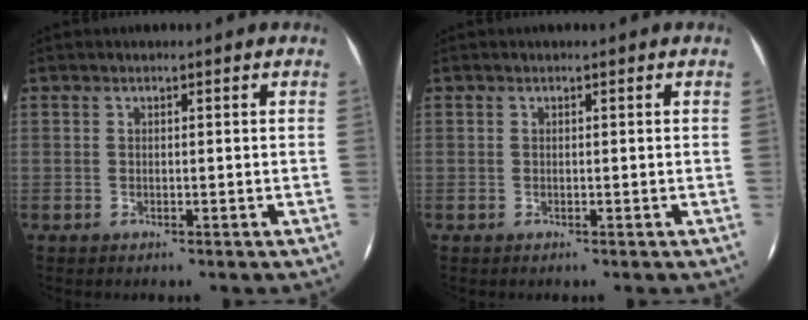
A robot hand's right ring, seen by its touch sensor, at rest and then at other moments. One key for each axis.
{"total": 0.0}